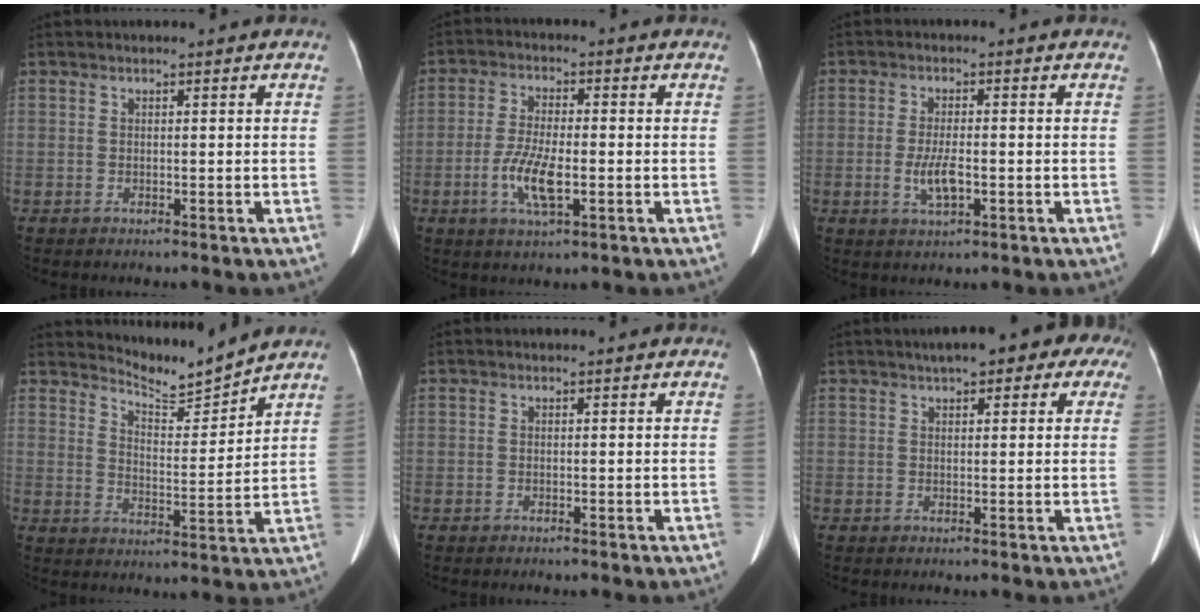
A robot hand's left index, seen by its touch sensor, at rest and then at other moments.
{"total": 6.9, "force": [-2.1, 1.8, 6.3], "torque": [-0.133, -0.004, -0.039]}
{"total": 4.3, "force": [-1.2, 1.2, 3.9], "torque": [-0.082, -0.005, -0.019]}
{"total": 6.7, "force": [6.6, -1.0, -0.2], "torque": [-0.014, -0.025, 0.119]}
{"total": 0.0}
{"total": 10.2, "force": [6.3, 4.1, 6.8], "torque": [-0.070, 0.040, 0.071]}